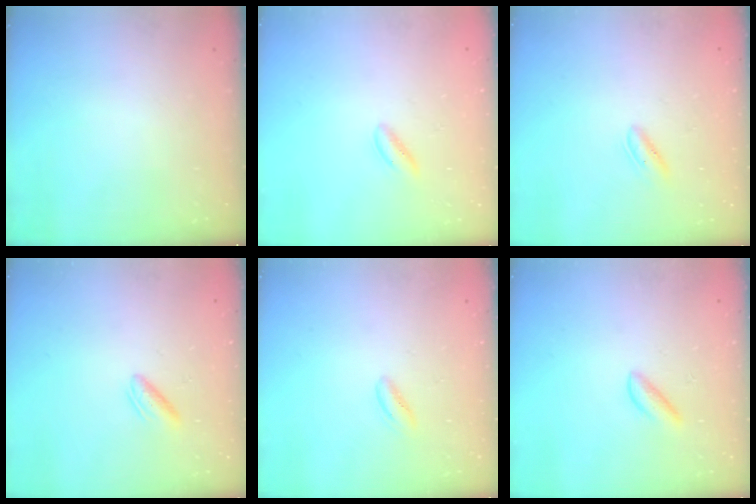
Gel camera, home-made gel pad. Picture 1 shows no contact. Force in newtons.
{"total": 2.3, "press": 2.2, "slide": 0.9}
{"total": 1.3, "press": 1.1, "slide": 0.6}
{"total": 3.0, "press": 2.8, "slide": 0.9}
{"total": 1.4, "press": 1.3, "slide": 0.5}
{"total": 2.9, "press": 2.9, "slide": 0.3}